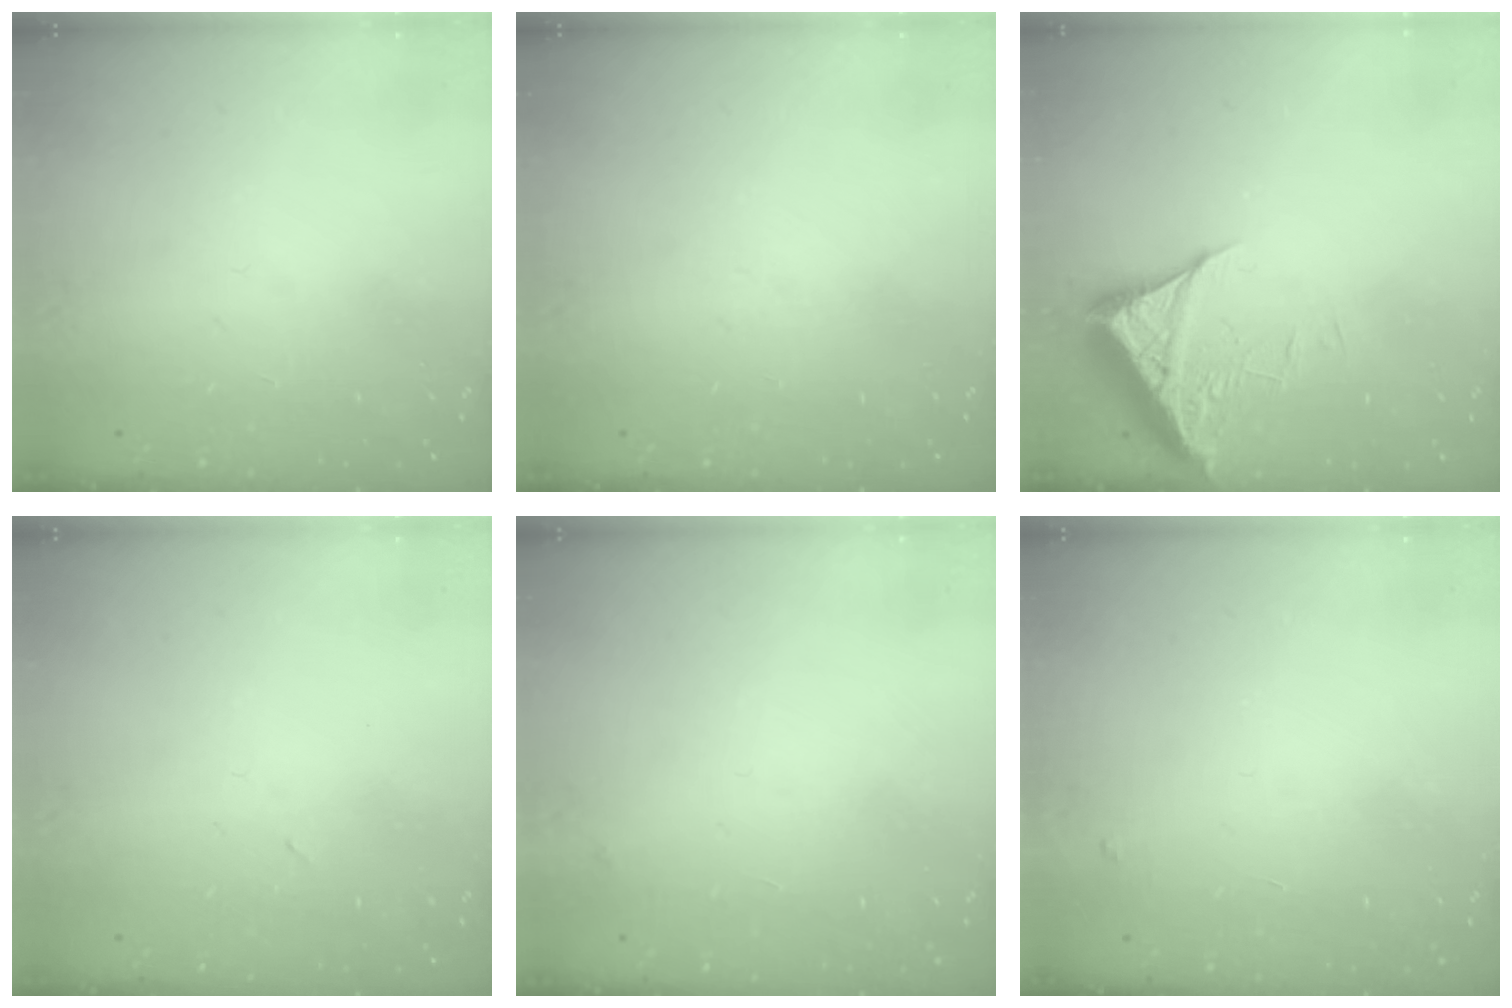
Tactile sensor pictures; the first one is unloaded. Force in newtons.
{"total": 0.0}
{"total": 6.1, "press": 6.1, "slide": 0.7}
{"total": 2.4, "press": 2.3, "slide": 0.8}
{"total": 2.5, "press": 2.4, "slide": 0.4}
{"total": 4.0, "press": 4.0, "slide": 0.2}